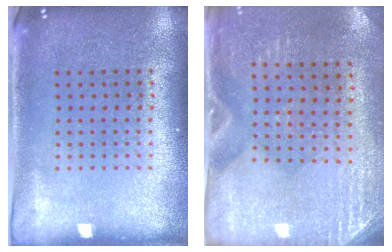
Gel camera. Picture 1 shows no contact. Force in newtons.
{"total": 2.8, "press": 2.5, "slide": 1.3}